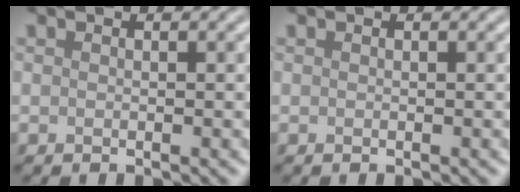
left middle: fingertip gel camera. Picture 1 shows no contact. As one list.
[{"total": 0.0}]